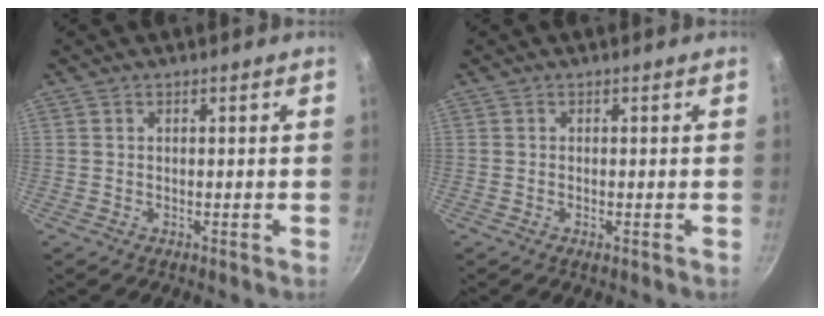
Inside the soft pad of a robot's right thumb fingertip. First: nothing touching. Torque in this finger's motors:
{"motor_torque": [-0.64, 0.38, -0.01, 0.25, -0.02]}